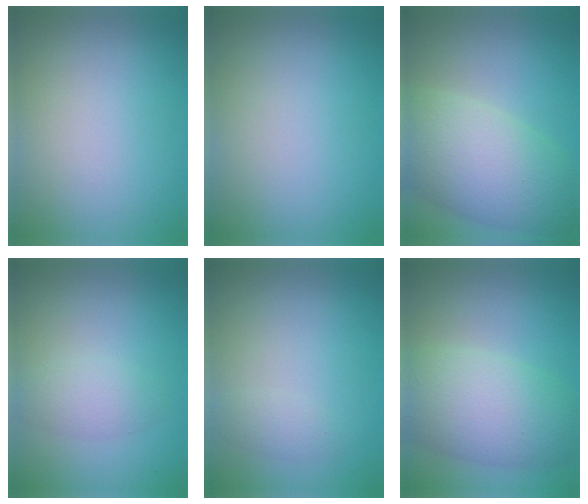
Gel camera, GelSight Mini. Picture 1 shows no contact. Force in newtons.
{"total": 0.0}
{"total": 8.6, "press": 8.6, "slide": 0.7}
{"total": 2.1, "press": 2.1, "slide": 0.1}
{"total": 1.2, "press": 1.2, "slide": 0.0}
{"total": 7.6, "press": 7.6, "slide": 0.6}